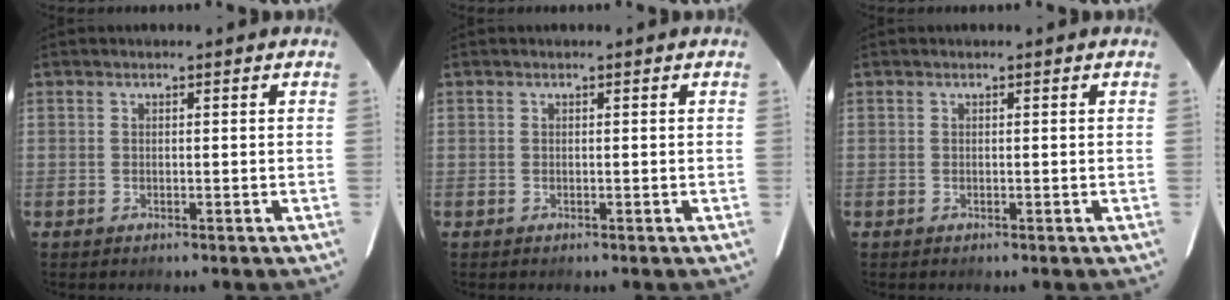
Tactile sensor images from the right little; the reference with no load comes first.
{"total": 0.0}
{"total": 0.0}